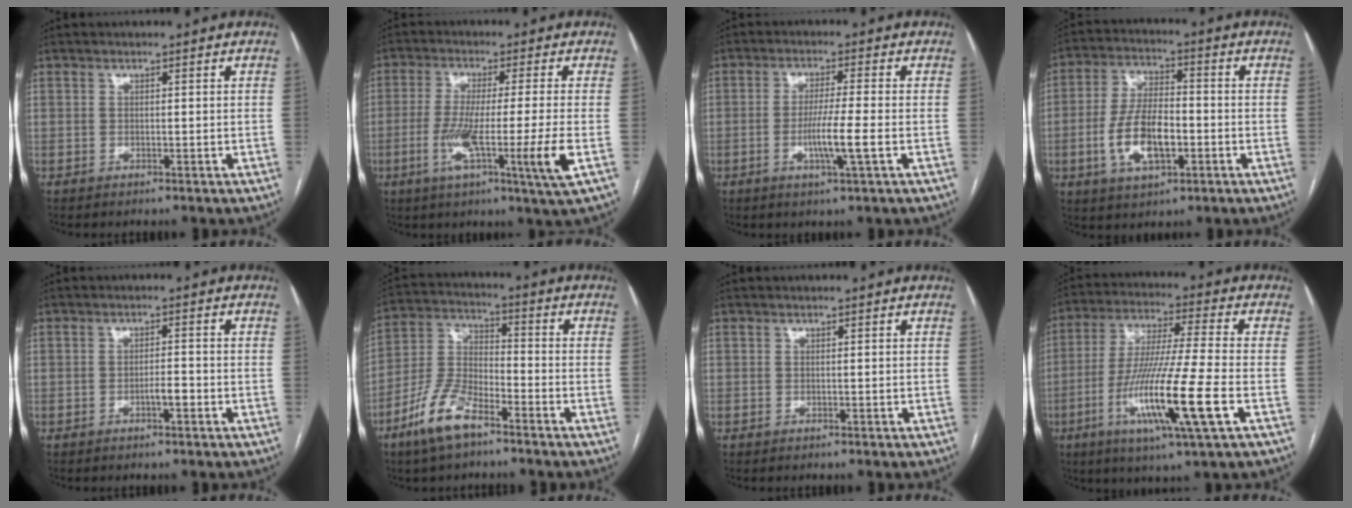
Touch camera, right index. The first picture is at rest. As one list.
[{"total": 11.6, "force": [-3.4, -1.3, 11.0], "torque": [-0.202, -0.030, -0.065]}, {"total": 6.3, "force": [-1.7, -0.6, 6.0], "torque": [-0.110, -0.012, -0.034]}, {"total": 10.5, "force": [-2.8, 4.4, 9.1], "torque": [-0.188, 0.006, -0.049]}, {"total": 2.2, "force": [-1.1, 0.4, 1.9], "torque": [-0.029, 0.002, -0.018]}, {"total": 10.1, "force": [-6.5, 3.6, 6.8], "torque": [-0.156, -0.002, -0.132]}, {"total": 0.0}, {"total": 16.5, "force": [-5.4, -0.3, 15.5], "torque": [-0.309, -0.026, -0.102]}]